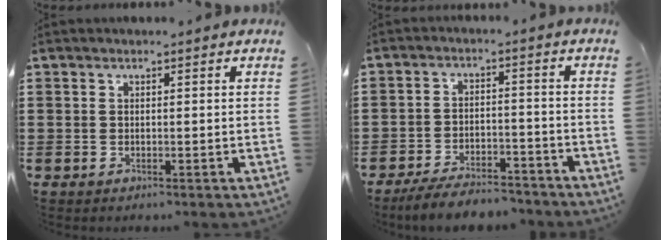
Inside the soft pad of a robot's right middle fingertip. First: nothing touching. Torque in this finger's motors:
{"motor_torque": [0.03, 0.16, -0.07, -0.21]}